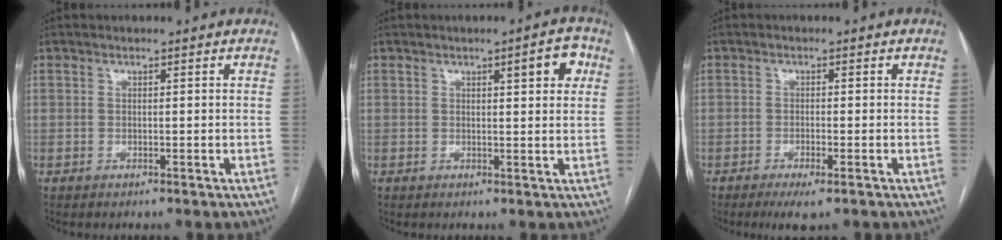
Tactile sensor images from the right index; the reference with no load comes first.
{"total": 4.3, "force": [1.7, 0.9, 3.8], "torque": [-0.047, 0.005, 0.022]}
{"total": 3.6, "force": [-2.2, 0.6, 2.9], "torque": [-0.050, -0.008, -0.033]}